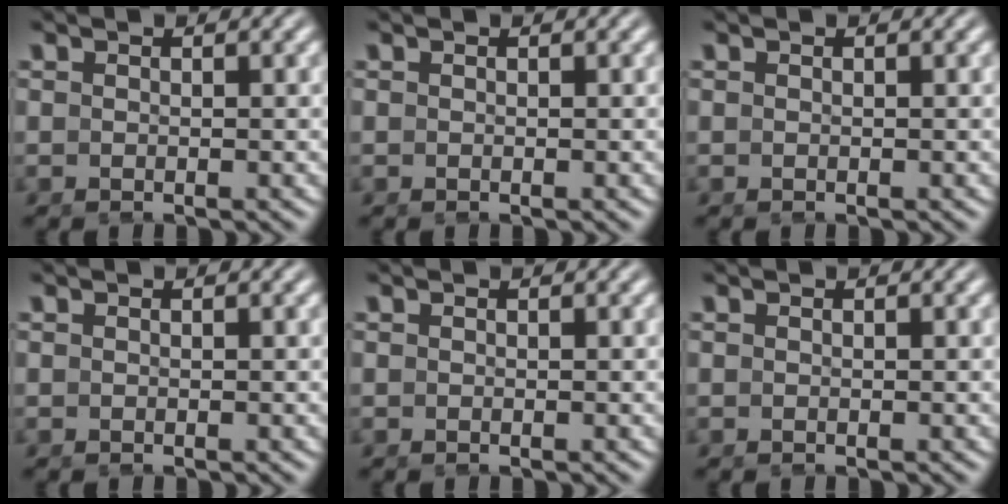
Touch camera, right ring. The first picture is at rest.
{"total": 0.0}
{"total": 0.0}
{"total": 0.0}
{"total": 0.0}
{"total": 0.0}